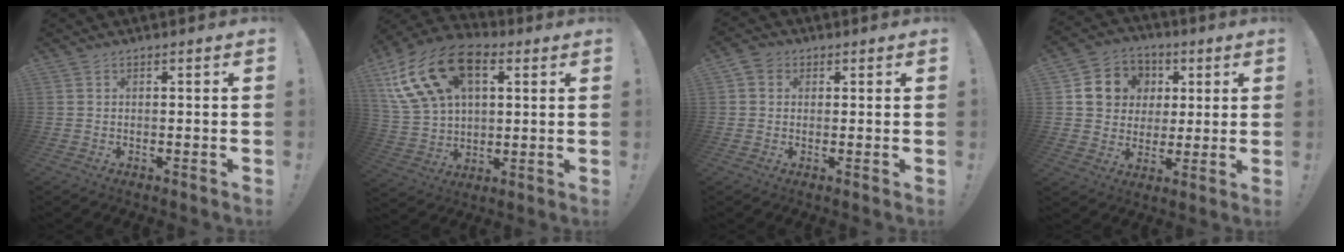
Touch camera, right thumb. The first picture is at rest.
{"total": 21.4, "force": [8.9, 13.9, 13.6], "torque": [-0.244, -0.033, 0.166]}
{"total": 3.2, "force": [0.9, 2.9, 1.0], "torque": [-0.013, 0.005, 0.016]}
{"total": 11.7, "force": [2.9, 10.6, 4.0], "torque": [-0.061, -0.002, 0.065]}